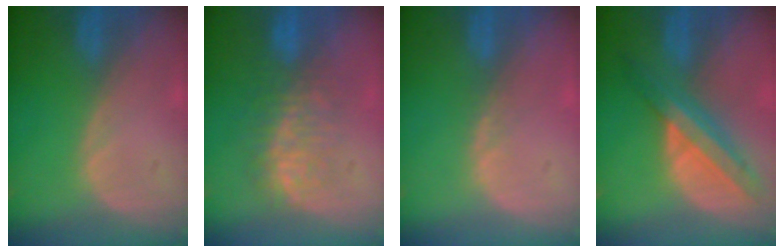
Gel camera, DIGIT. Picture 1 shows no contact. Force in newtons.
{"total": 7.9, "press": 7.5, "slide": 2.5}
{"total": 0.8, "press": 0.8, "slide": 0.3}
{"total": 8.3, "press": 7.1, "slide": 4.4}